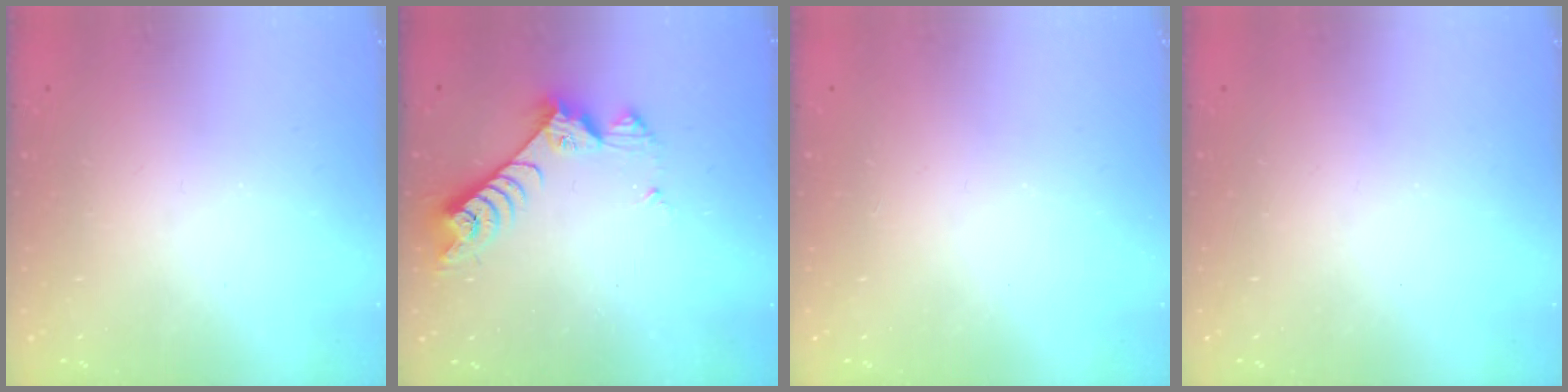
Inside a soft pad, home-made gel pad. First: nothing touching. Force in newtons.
{"total": 7.7, "press": 7.6, "slide": 1.2}
{"total": 1.7, "press": 1.7, "slide": 0.2}
{"total": 0.0}